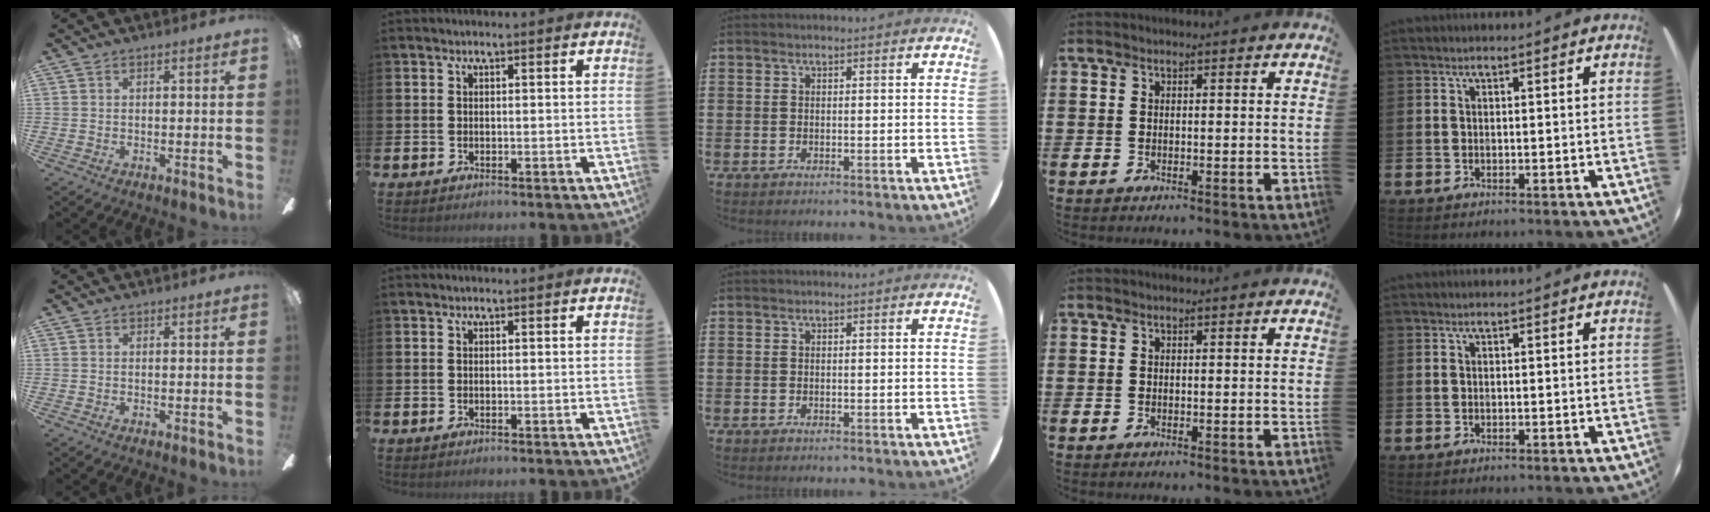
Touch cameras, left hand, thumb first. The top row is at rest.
{}